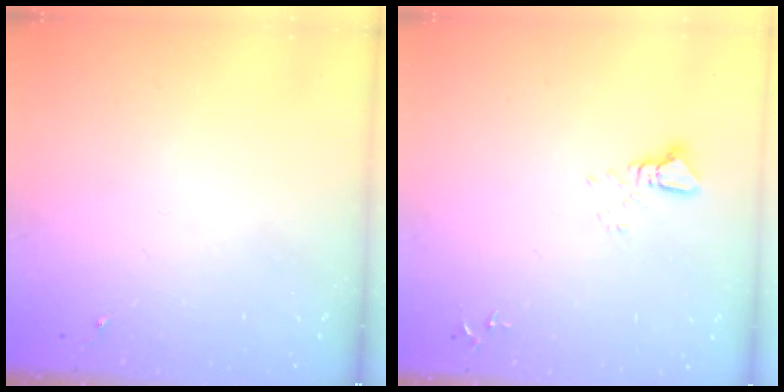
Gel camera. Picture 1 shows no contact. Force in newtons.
{"total": 2.5, "press": 2.5, "slide": 0.1}